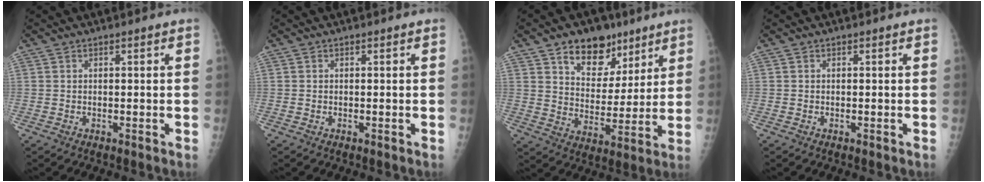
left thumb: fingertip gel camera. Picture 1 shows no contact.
{"total": 0.0}
{"total": 12.9, "force": [8.1, 8.2, 5.6], "torque": [-0.044, -0.041, 0.133]}
{"total": 0.0}